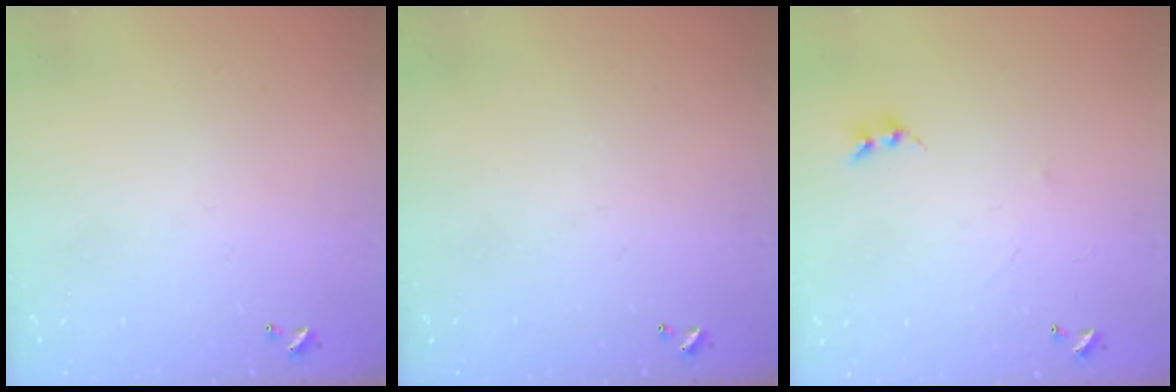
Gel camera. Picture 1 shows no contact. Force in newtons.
{"total": 0.0}
{"total": 1.7, "press": 1.6, "slide": 0.4}